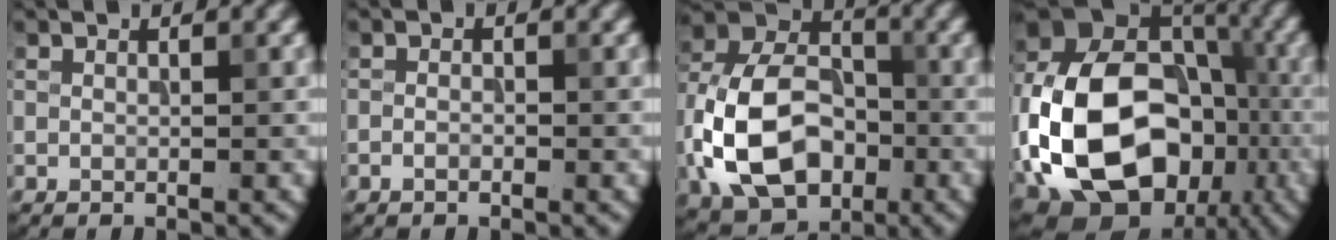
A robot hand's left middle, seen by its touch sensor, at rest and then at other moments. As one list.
[{"total": 0.5, "force": [-0.5, 0.1, 0.0], "torque": [-0.005, 0.006, -0.005]}, {"total": 11.9, "force": [-3.1, 8.3, 8.0], "torque": [-0.173, 0.003, -0.063]}, {"total": 18.9, "force": [-4.6, 13.9, 12.0], "torque": [-0.250, -0.005, -0.068]}]